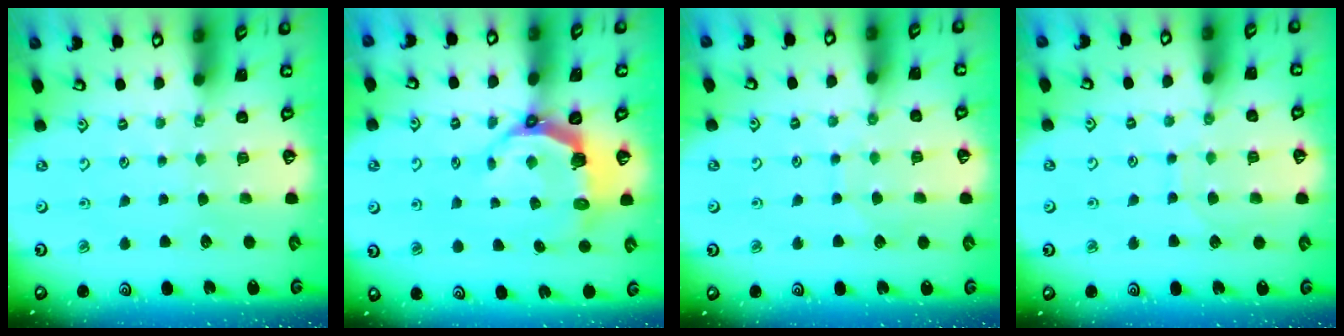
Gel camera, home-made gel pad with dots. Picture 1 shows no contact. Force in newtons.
{"total": 7.5, "press": 5.8, "slide": 4.7}
{"total": 5.0, "press": 5.0, "slide": 0.5}
{"total": 5.9, "press": 5.9, "slide": 0.5}